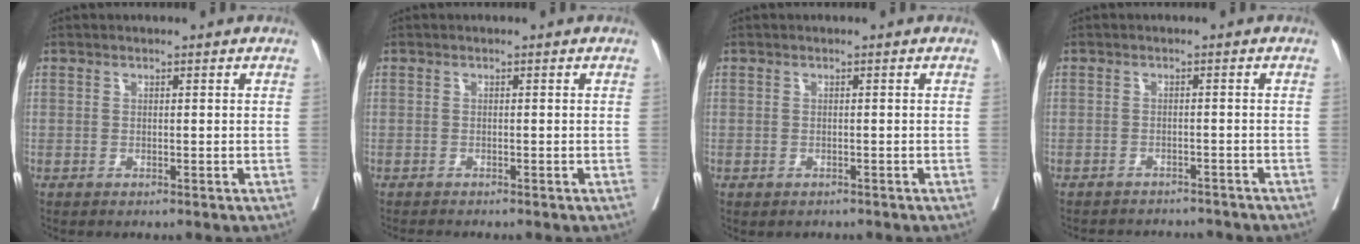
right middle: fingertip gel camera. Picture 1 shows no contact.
{"total": 1.4, "force": [-1.3, 0.0, 0.4], "torque": [-0.008, -0.004, -0.021]}
{"total": 1.0, "force": [-0.8, 0.6, 0.1], "torque": [-0.007, 0.000, -0.012]}
{"total": 7.7, "force": [-7.4, 1.8, 1.2], "torque": [-0.017, 0.005, -0.088]}